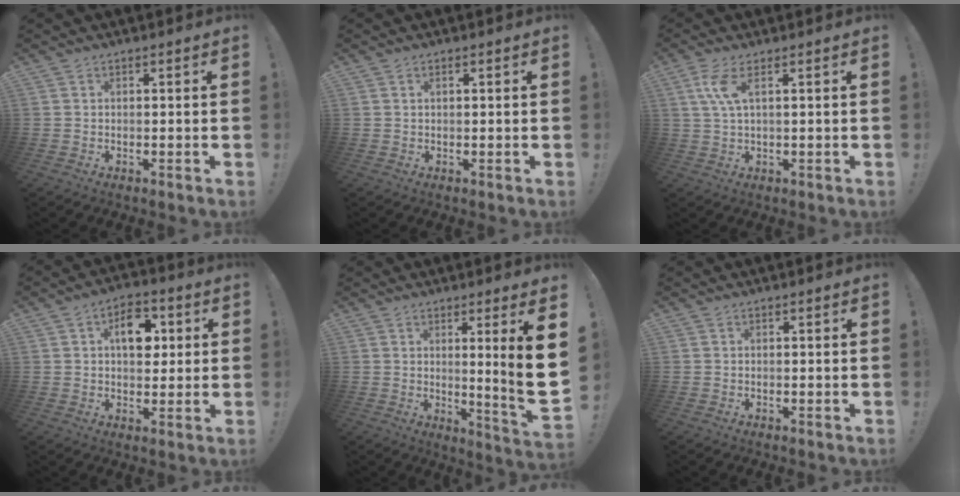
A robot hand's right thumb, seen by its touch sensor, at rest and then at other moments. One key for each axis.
{"total": 0.7, "fx": 0.3, "fy": 0.2, "fz": 0.6, "tx": -0.018, "ty": 0.003, "tz": 0.007}
{"total": 5.6, "fx": 1.9, "fy": 1.4, "fz": 5.1, "tx": -0.091, "ty": -0.004, "tz": 0.033}
{"total": 10.5, "fx": 2.6, "fy": 7.0, "fz": 7.4, "tx": -0.086, "ty": 0.005, "tz": 0.041}
{"total": 10.6, "fx": 1.7, "fy": -1.1, "fz": 10.4, "tx": -0.146, "ty": -0.030, "tz": 0.016}
{"total": 0.0}